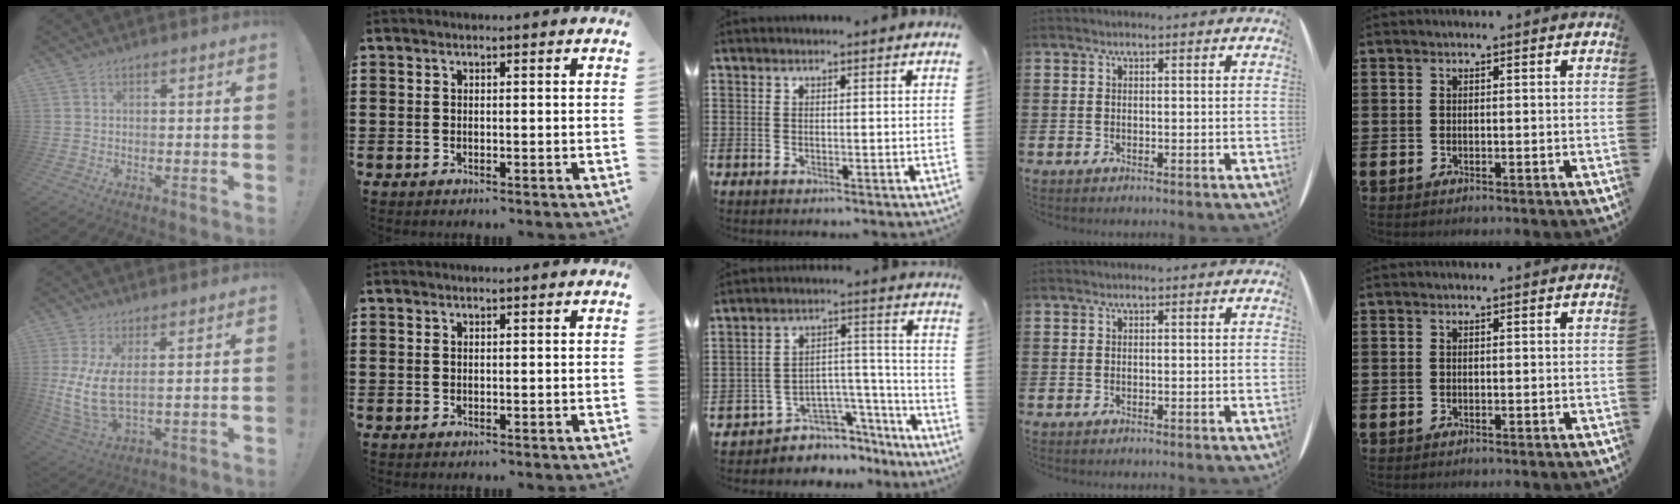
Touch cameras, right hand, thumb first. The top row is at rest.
{"thumb": {"total": 10.6, "force": [2.0, 4.8, 9.3], "torque": [-0.188, -0.019, 0.043]}, "middle": {"total": 5.2, "force": [-4.6, 2.6, 0.3], "torque": [-0.014, 0.012, -0.090]}}